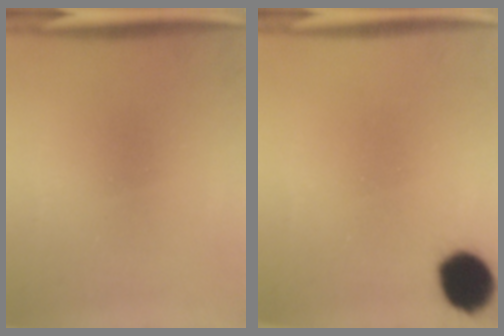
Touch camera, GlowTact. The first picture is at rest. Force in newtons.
{"total": 9.7}